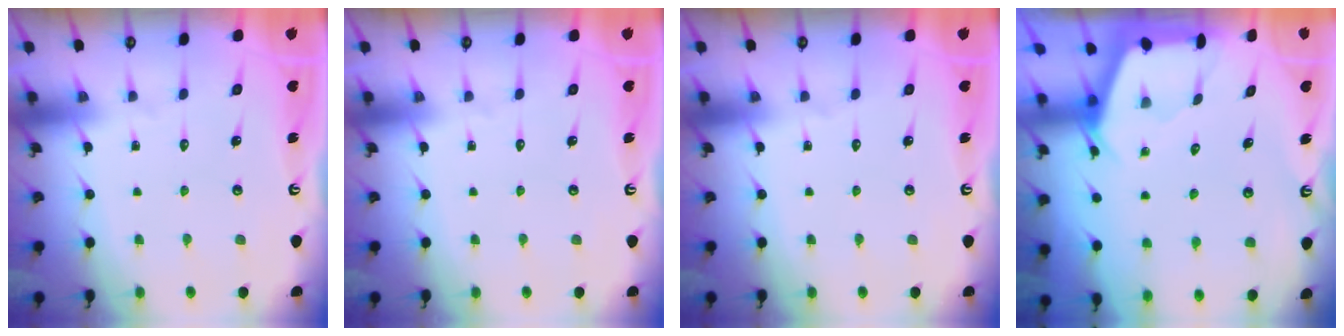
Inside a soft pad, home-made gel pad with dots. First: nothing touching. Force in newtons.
{"total": 0.0}
{"total": 0.0}
{"total": 2.4, "press": 2.3, "slide": 0.3}